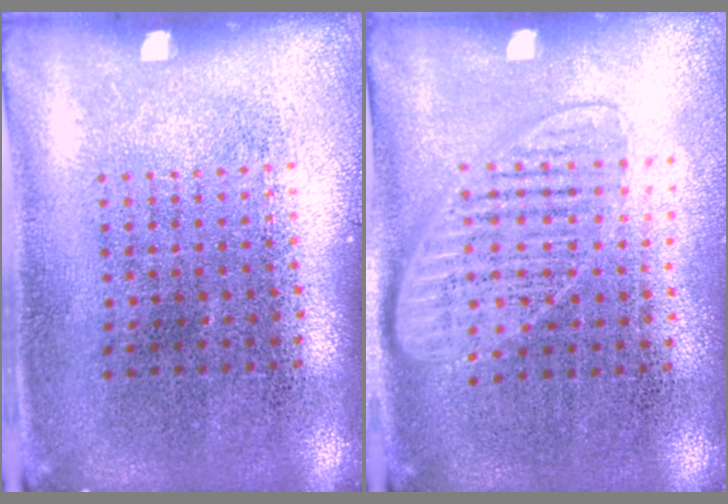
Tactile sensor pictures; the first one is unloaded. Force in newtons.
{"total": 1.4, "press": 1.3, "slide": 0.6}